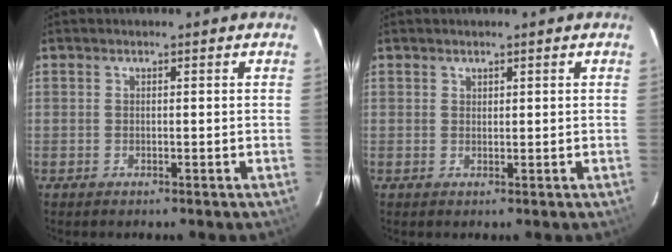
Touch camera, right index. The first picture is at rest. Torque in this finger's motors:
{"motor_torque": [0.16, 0.28, -0.05, 0.00]}